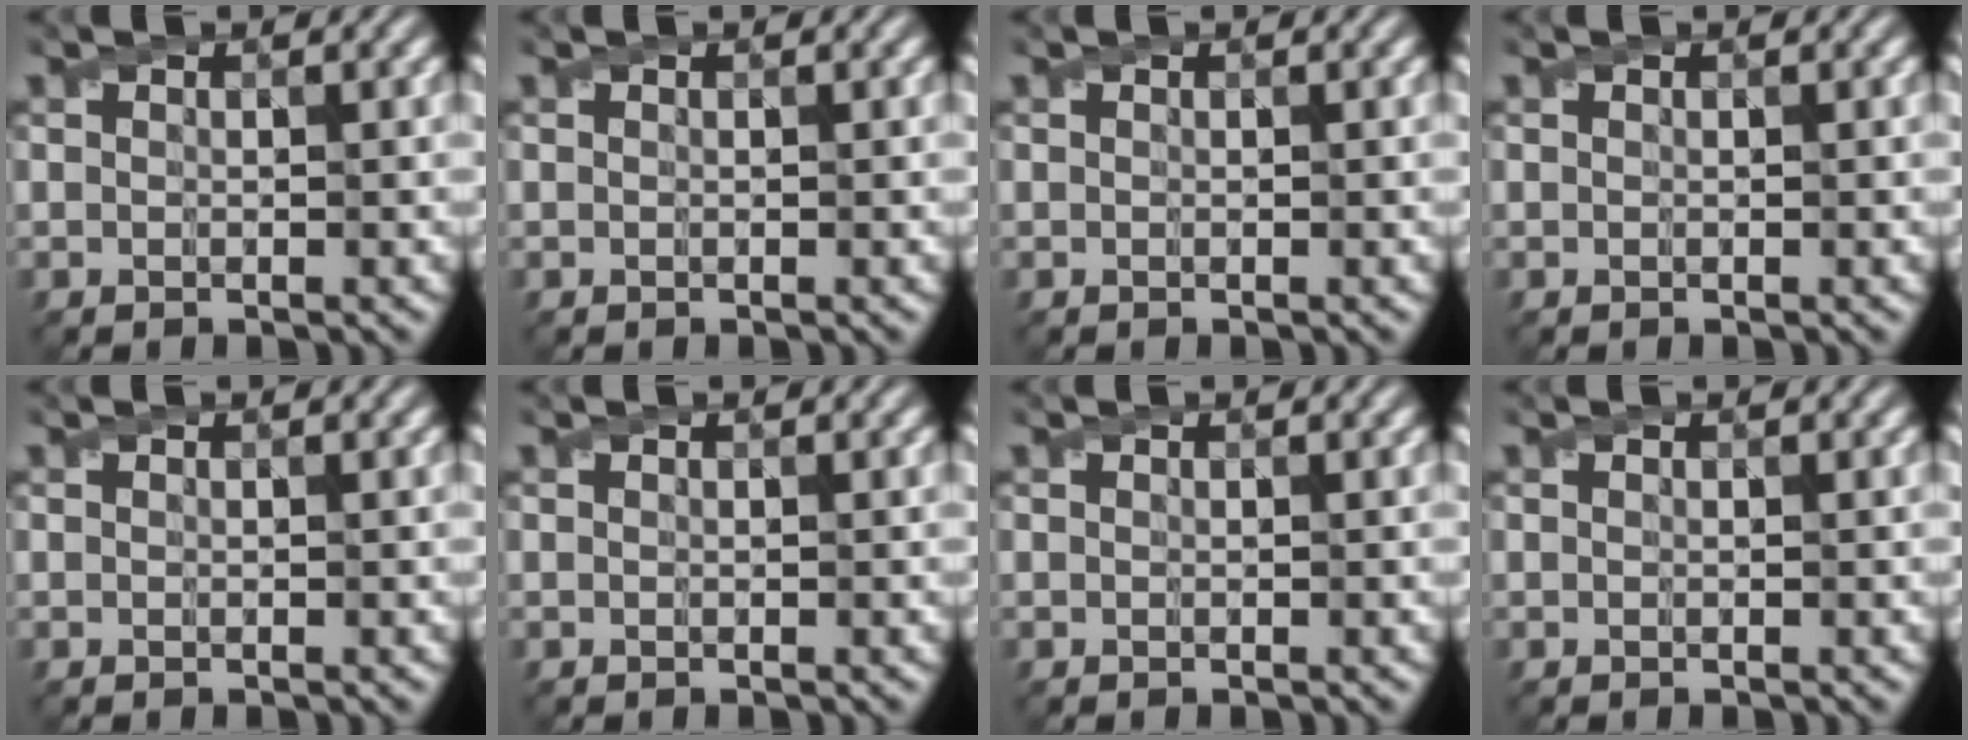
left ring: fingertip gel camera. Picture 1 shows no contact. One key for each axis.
{"total": 0.0}
{"total": 0.0}
{"total": 0.0}
{"total": 0.0}
{"total": 0.0}
{"total": 0.0}
{"total": 0.0}